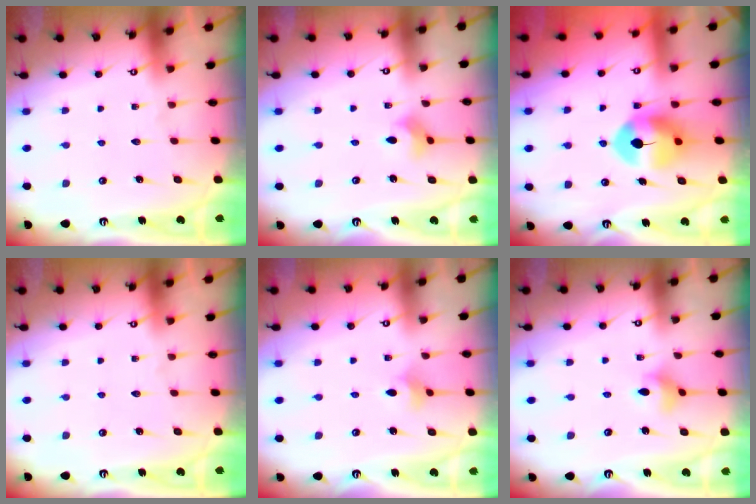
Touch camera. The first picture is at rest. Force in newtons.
{"total": 4.7, "press": 4.6, "slide": 0.7}
{"total": 8.7, "press": 8.6, "slide": 1.2}
{"total": 0.0}
{"total": 3.7, "press": 3.7, "slide": 0.4}
{"total": 4.8, "press": 4.5, "slide": 1.4}